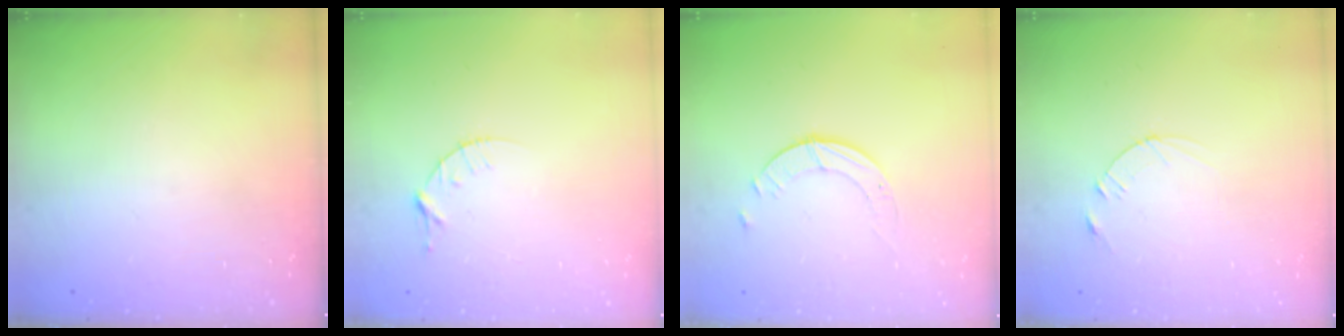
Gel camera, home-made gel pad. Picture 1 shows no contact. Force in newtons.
{"total": 3.8, "press": 3.7, "slide": 0.5}
{"total": 1.8, "press": 1.8, "slide": 0.2}
{"total": 2.5, "press": 2.5, "slide": 0.3}